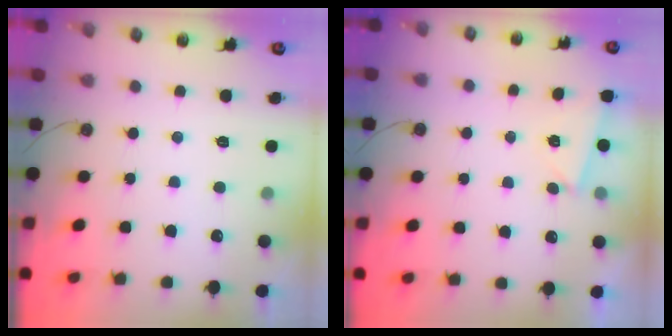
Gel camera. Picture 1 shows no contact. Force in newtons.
{"total": 2.9, "press": 0.8, "slide": 2.7}